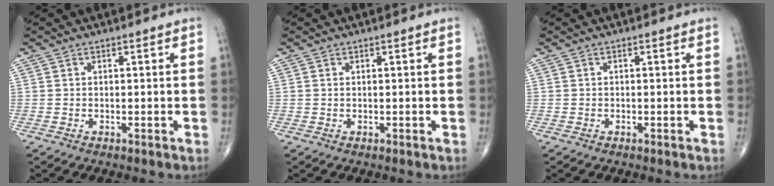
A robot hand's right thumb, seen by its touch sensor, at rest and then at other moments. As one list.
[{"total": 0.0}, {"total": 0.0}]